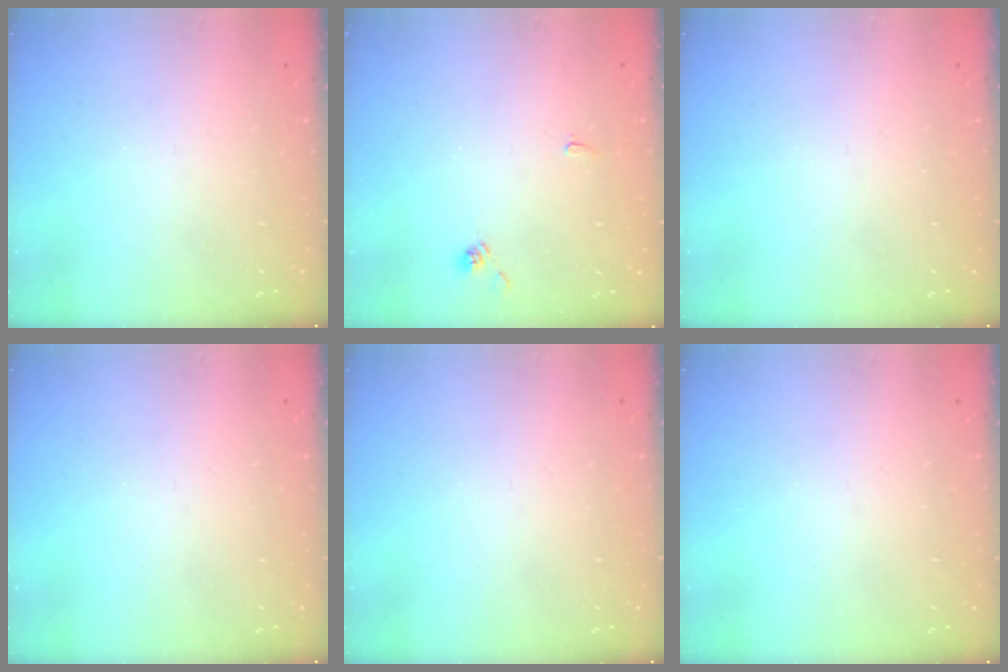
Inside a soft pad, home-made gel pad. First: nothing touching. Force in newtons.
{"total": 2.1, "press": 2.1, "slide": 0.3}
{"total": 0.0}
{"total": 0.0}
{"total": 0.0}
{"total": 0.0}